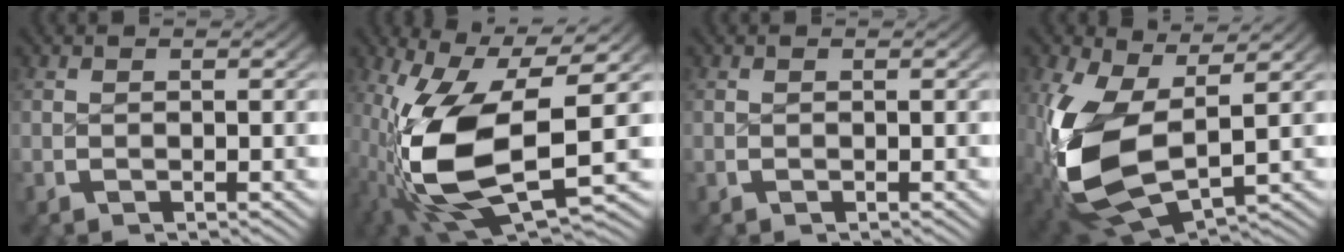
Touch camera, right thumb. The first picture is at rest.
{"total": 14.8, "force": [-1.9, 8.9, 11.6], "torque": [-0.261, -0.074, 0.007]}
{"total": 0.0}
{"total": 11.0, "force": [-0.9, 7.8, 7.8], "torque": [-0.216, -0.075, 0.021]}